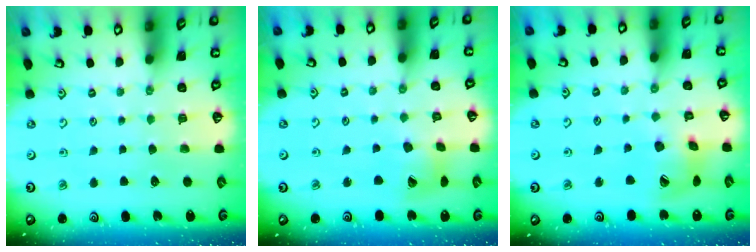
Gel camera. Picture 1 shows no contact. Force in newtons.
{"total": 11.0, "press": 10.9, "slide": 1.5}
{"total": 13.0, "press": 12.9, "slide": 2.0}